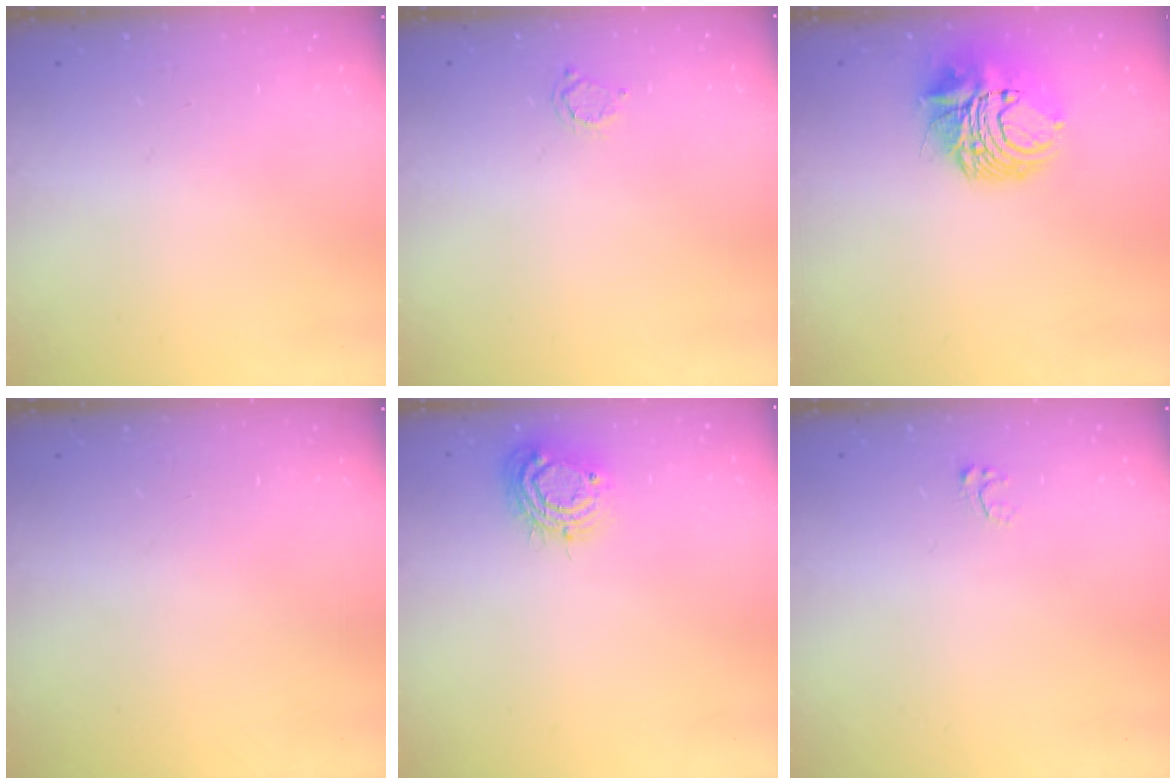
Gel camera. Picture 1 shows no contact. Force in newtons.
{"total": 2.0, "press": 2.0, "slide": 0.3}
{"total": 12.0, "press": 11.9, "slide": 1.7}
{"total": 0.0}
{"total": 9.1, "press": 9.0, "slide": 0.8}
{"total": 3.1, "press": 3.1, "slide": 0.2}